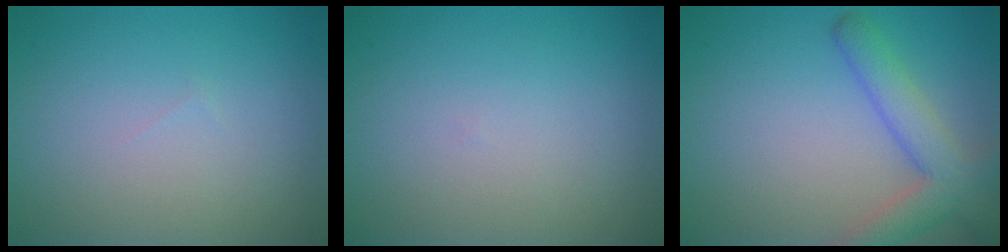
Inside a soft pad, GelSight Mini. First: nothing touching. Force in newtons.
{"total": 0.0}
{"total": 4.7, "press": 4.7, "slide": 0.3}